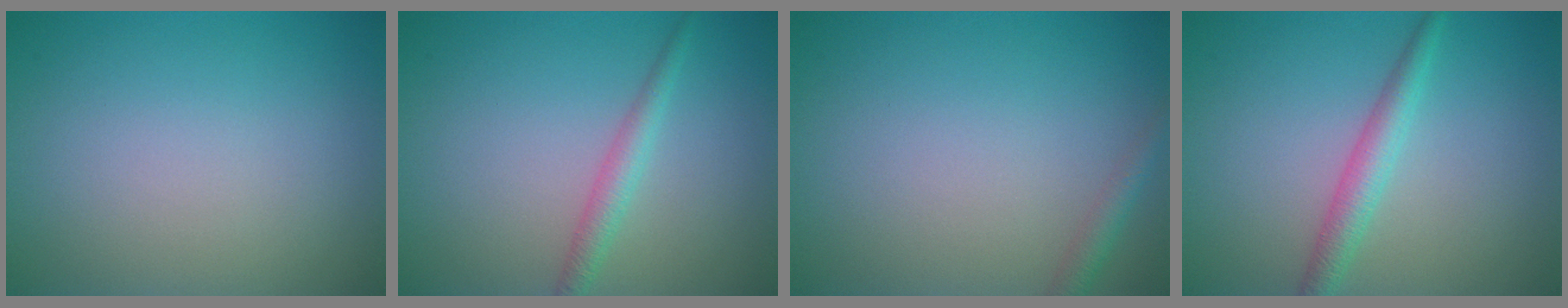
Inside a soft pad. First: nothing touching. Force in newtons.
{"total": 1.9, "press": 1.9, "slide": 0.1}
{"total": 1.5, "press": 1.5, "slide": 0.1}
{"total": 2.5, "press": 2.5, "slide": 0.1}